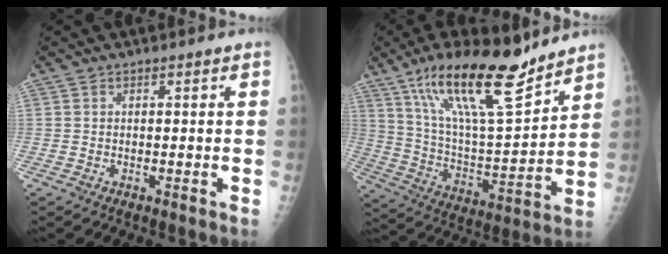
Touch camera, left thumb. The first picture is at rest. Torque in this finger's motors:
{"motor_torque": [0.39, 0.32, 1.57, -1.20, 0.40]}